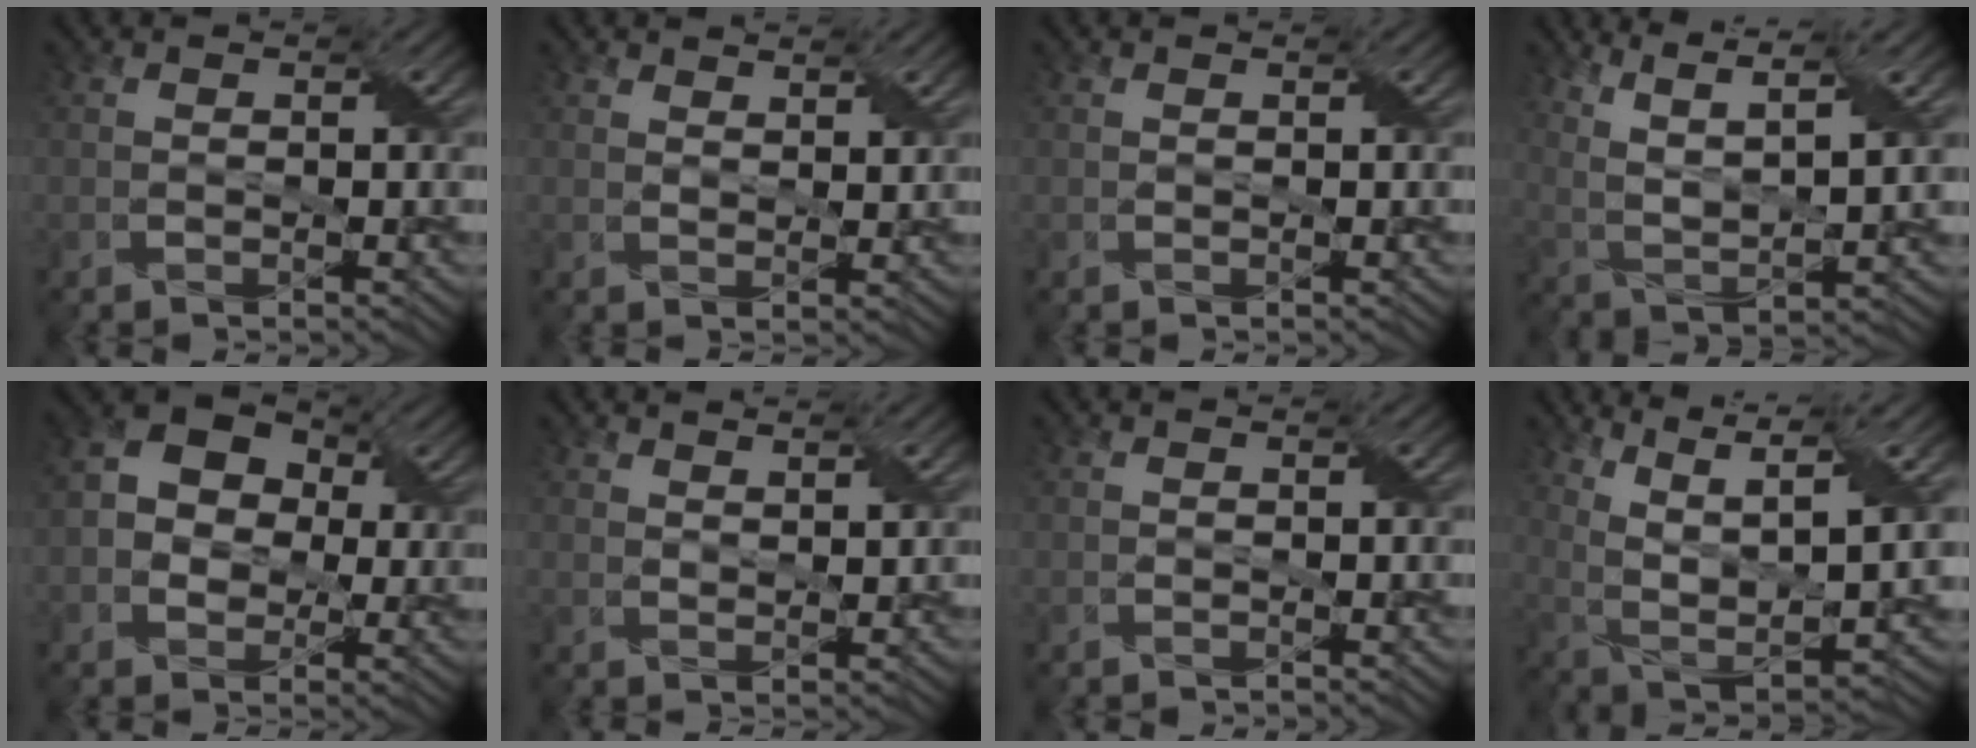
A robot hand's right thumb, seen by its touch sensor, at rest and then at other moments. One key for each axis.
{"total": 1.7, "fx": 1.5, "fy": 0.5, "fz": 0.6, "tx": -0.015, "ty": -0.001, "tz": 0.033}
{"total": 0.0}
{"total": 8.2, "fx": 5.4, "fy": 1.6, "fz": 5.9, "tx": -0.135, "ty": 0.003, "tz": 0.107}
{"total": 7.5, "fx": 1.0, "fy": 5.9, "fz": 4.5, "tx": -0.104, "ty": 0.009, "tz": 0.008}
{"total": 1.6, "fx": 1.4, "fy": 0.2, "fz": 0.7, "tx": -0.017, "ty": -0.001, "tz": 0.030}
{"total": 0.0}
{"total": 11.1, "fx": 5.7, "fy": 3.1, "fz": 8.9, "tx": -0.200, "ty": 0.005, "tz": 0.114}